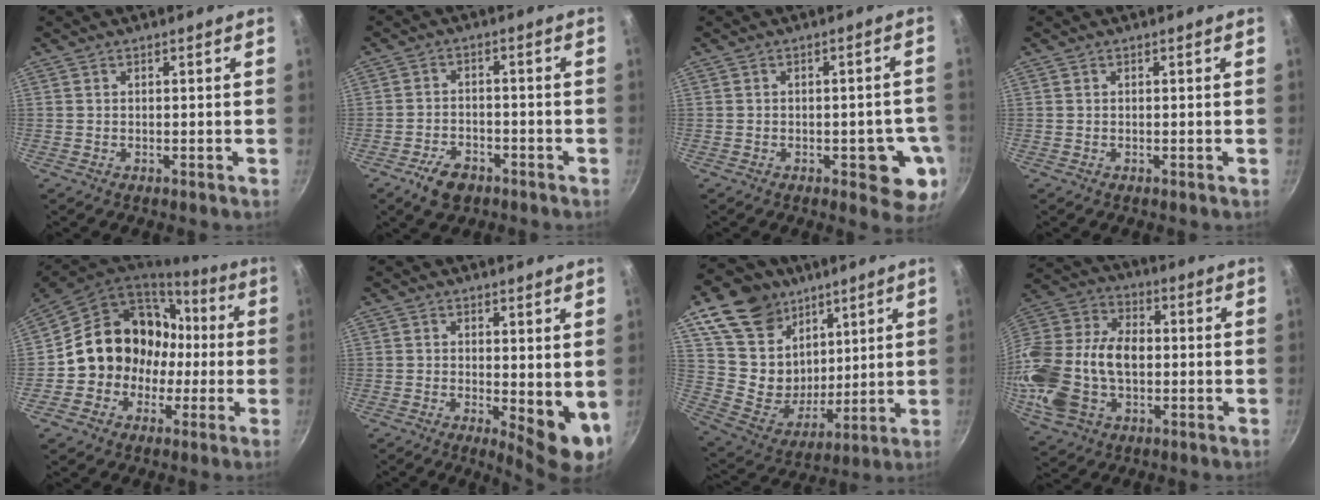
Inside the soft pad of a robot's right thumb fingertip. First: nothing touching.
{"total": 6.4, "force": [-4.0, 3.7, 3.4], "torque": [-0.057, 0.025, -0.067]}
{"total": 8.8, "force": [-2.6, 4.1, 7.3], "torque": [-0.042, 0.006, -0.031]}
{"total": 0.0}
{"total": 16.9, "force": [-0.6, 14.7, 8.3], "torque": [-0.097, 0.056, -0.007]}
{"total": 7.9, "force": [0.0, 3.2, 7.3], "torque": [-0.080, -0.015, 0.007]}
{"total": 20.8, "force": [10.9, 15.3, 9.0], "torque": [-0.133, -0.059, 0.209]}
{"total": 21.9, "force": [-2.0, 14.7, 16.1], "torque": [-0.321, 0.039, -0.037]}